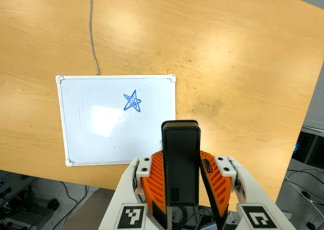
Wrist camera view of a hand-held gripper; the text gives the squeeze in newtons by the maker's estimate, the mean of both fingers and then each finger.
{"total": 4.3, "left": 3.4, "right": 5.2}